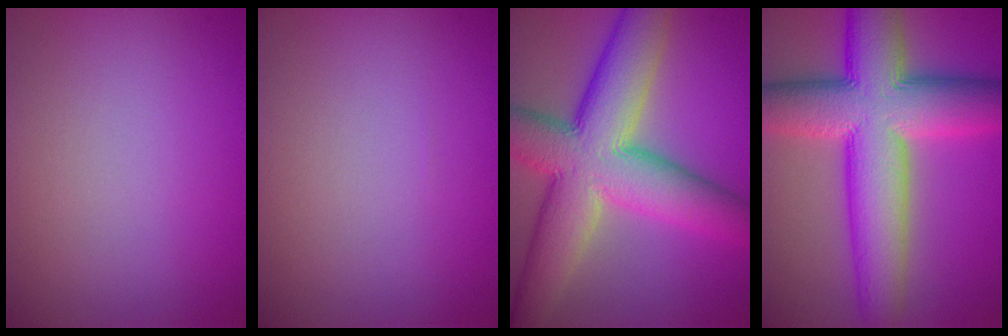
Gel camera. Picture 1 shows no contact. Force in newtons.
{"total": 0.0}
{"total": 12.2, "press": 12.2, "slide": 0.8}
{"total": 13.0, "press": 13.0, "slide": 0.2}